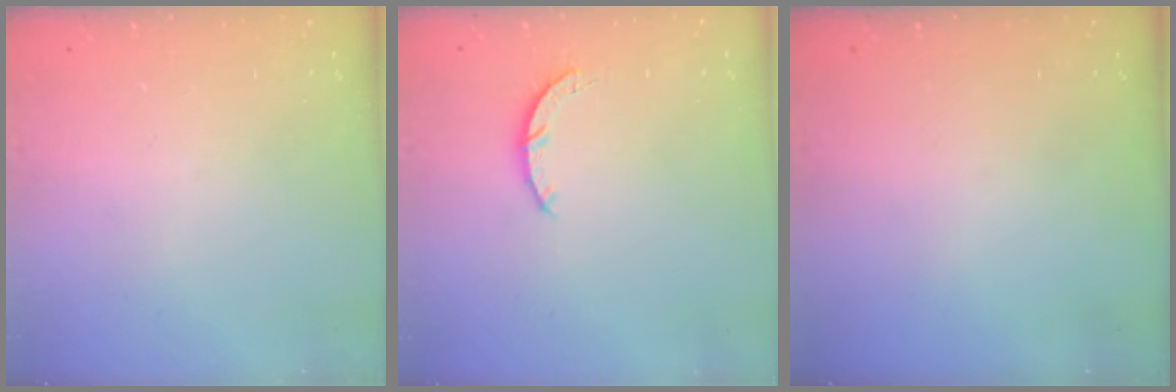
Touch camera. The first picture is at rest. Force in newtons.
{"total": 3.0, "press": 3.0, "slide": 0.4}
{"total": 0.0}